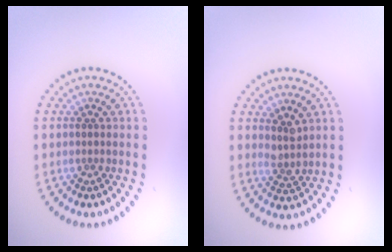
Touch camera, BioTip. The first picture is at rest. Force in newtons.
{"total": 1.8, "press": 1.3, "slide": 1.3}